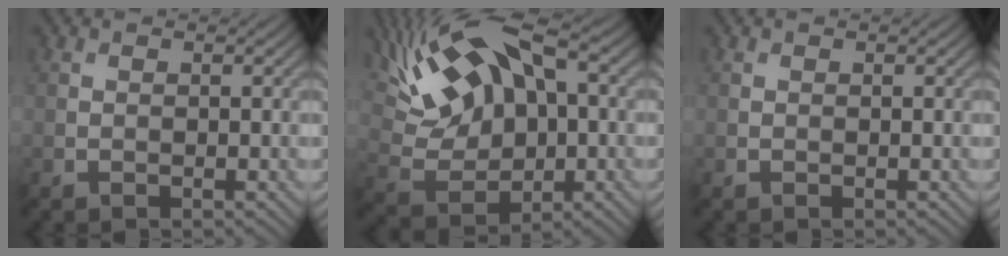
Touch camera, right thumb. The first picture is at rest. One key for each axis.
{"total": 15.0, "fx": 4.9, "fy": 7.9, "fz": 11.8, "tx": -0.255, "ty": 0.026, "tz": 0.082}
{"total": 0.0}